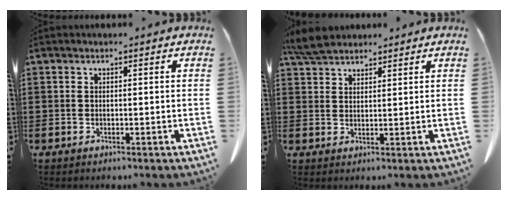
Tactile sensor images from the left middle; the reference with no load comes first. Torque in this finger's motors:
{"motor_torque": [0.06, 0.05, 0.04, 0.05]}